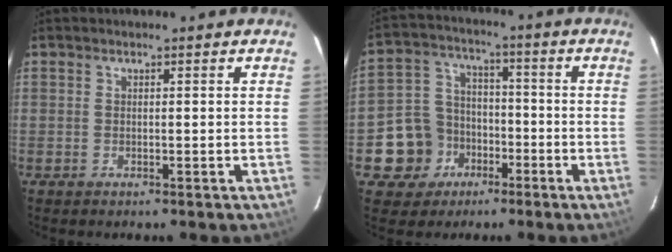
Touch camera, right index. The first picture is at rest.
{"total": 10.6, "force": [-4.8, 9.2, 2.3], "torque": [-0.078, 0.036, -0.073]}